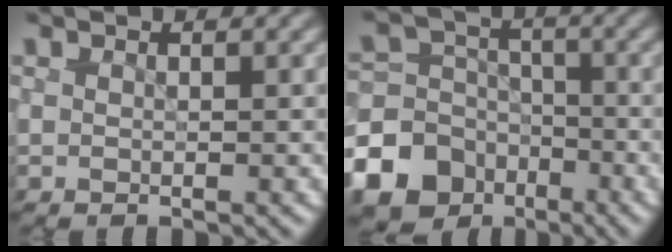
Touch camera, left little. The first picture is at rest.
{"total": 11.5, "force": [-6.0, 9.3, 3.0], "torque": [-0.073, -0.027, -0.124]}